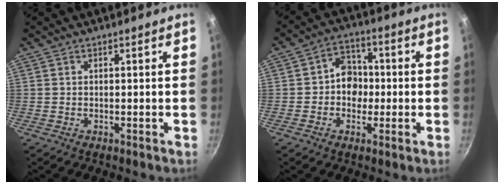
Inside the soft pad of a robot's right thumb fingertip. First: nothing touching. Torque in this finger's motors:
{"motor_torque": [0.86, 0.73, 0.79, -0.36, 0.17]}